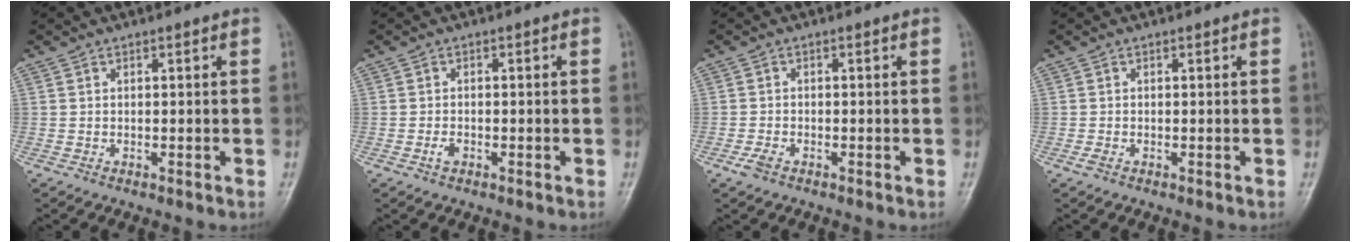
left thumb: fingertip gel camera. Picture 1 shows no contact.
{"total": 1.5, "force": [-0.9, 0.9, 0.9], "torque": [-0.016, 0.007, -0.018]}
{"total": 2.0, "force": [-1.3, 1.1, 1.0], "torque": [-0.025, 0.001, -0.025]}
{"total": 0.7, "force": [-0.5, 0.4, 0.4], "torque": [-0.011, -0.002, -0.009]}